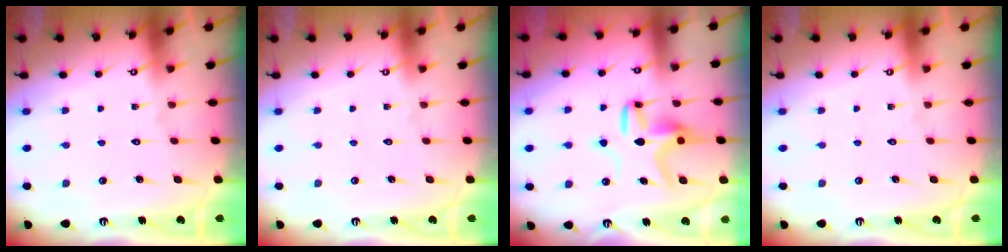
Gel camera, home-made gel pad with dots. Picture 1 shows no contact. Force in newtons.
{"total": 0.0}
{"total": 10.0, "press": 10.0, "slide": 0.4}
{"total": 0.0}